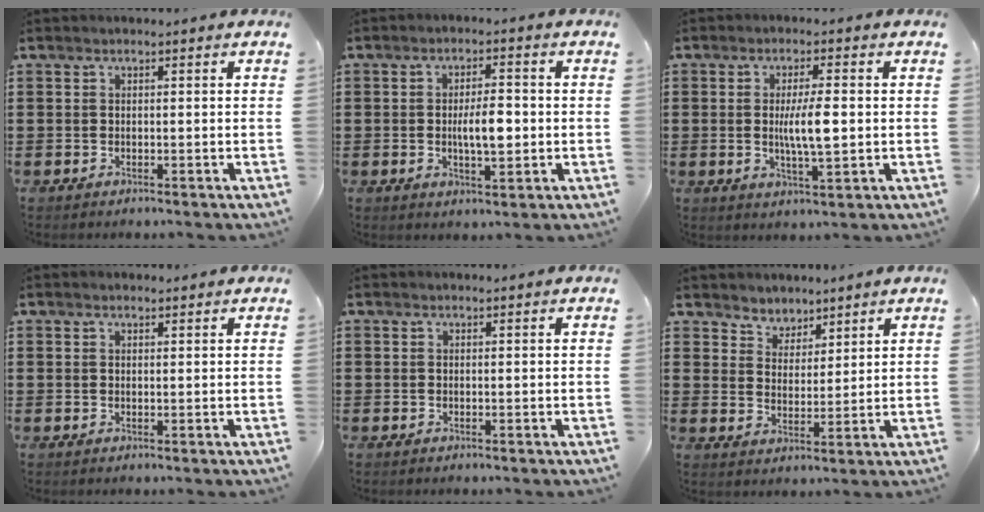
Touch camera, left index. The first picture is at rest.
{"total": 5.4, "force": [-0.4, 2.0, 5.0], "torque": [-0.090, 0.000, -0.013]}
{"total": 6.1, "force": [0.1, 1.4, 6.0], "torque": [-0.114, -0.007, -0.007]}
{"total": 0.9, "force": [0.8, 0.2, 0.3], "torque": [-0.008, 0.001, 0.015]}
{"total": 0.0}
{"total": 4.0, "force": [3.5, 1.8, -0.5], "torque": [-0.008, -0.002, 0.065]}